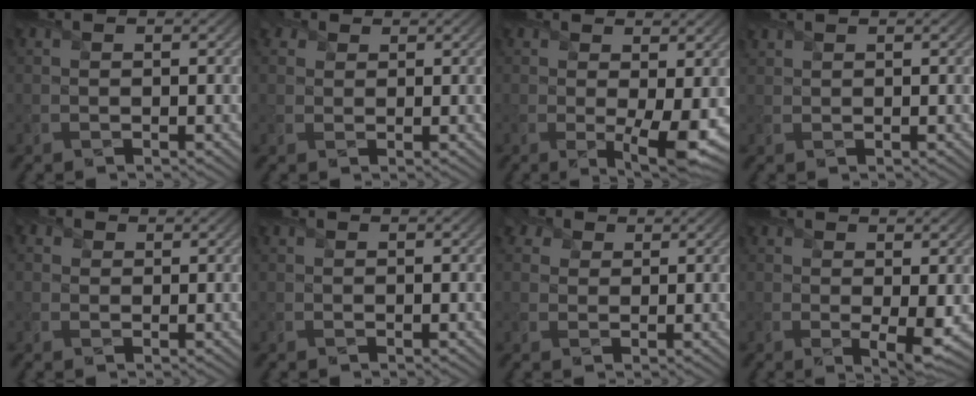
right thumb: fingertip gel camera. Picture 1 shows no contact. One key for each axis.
{"total": 1.9, "fx": 1.3, "fy": 1.3, "fz": 0.5, "tx": -0.014, "ty": 0.002, "tz": 0.021}
{"total": 4.6, "fx": -0.1, "fy": 1.1, "fz": 4.4, "tx": -0.077, "ty": -0.014, "tz": 0.002}
{"total": 1.0, "fx": 1.0, "fy": 0.1, "fz": 0.1, "tx": -0.009, "ty": 0.004, "tz": 0.027}
{"total": 1.5, "fx": 0.6, "fy": 1.3, "fz": 0.4, "tx": -0.012, "ty": -0.001, "tz": 0.007}
{"total": 0.0}
{"total": 3.0, "fx": 1.8, "fy": 2.1, "fz": 1.0, "tx": -0.032, "ty": -0.001, "tz": 0.035}
{"total": 3.0, "fx": 0.4, "fy": 0.7, "fz": 2.9, "tx": -0.054, "ty": -0.012, "tz": 0.011}